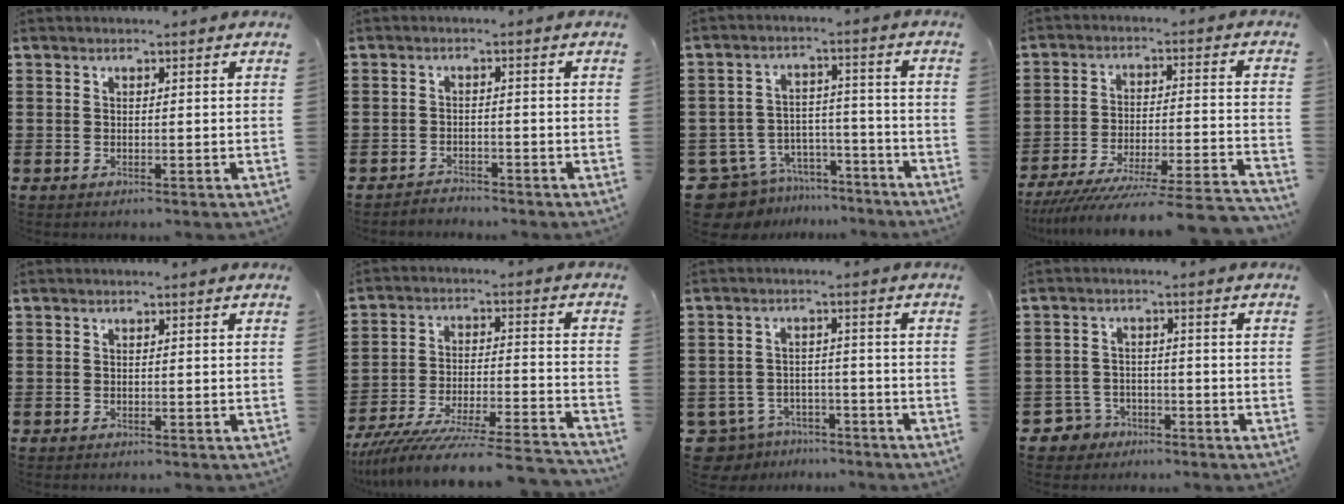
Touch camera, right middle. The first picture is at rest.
{"total": 2.1, "force": [-2.0, 0.3, -0.2], "torque": [-0.004, 0.001, -0.047]}
{"total": 8.3, "force": [-7.6, 3.2, 1.0], "torque": [-0.044, 0.025, -0.154]}
{"total": 8.6, "force": [-7.9, -0.3, 3.5], "torque": [-0.053, -0.005, -0.155]}
{"total": 0.0}
{"total": 9.9, "force": [-8.9, 0.0, 4.3], "torque": [-0.078, -0.003, -0.177]}
{"total": 4.3, "force": [-4.1, 1.3, 0.4], "torque": [-0.034, 0.001, -0.092]}
{"total": 3.2, "force": [-2.7, 1.8, 0.3], "torque": [-0.029, -0.002, -0.061]}